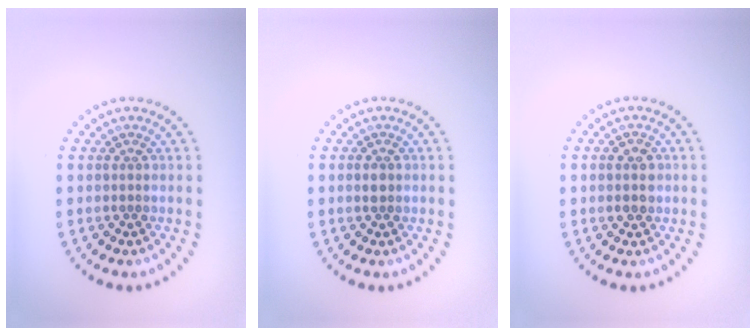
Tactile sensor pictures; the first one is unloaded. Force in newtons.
{"total": 1.0, "press": 1.0, "slide": 0.1}
{"total": 2.3, "press": 2.3, "slide": 0.2}